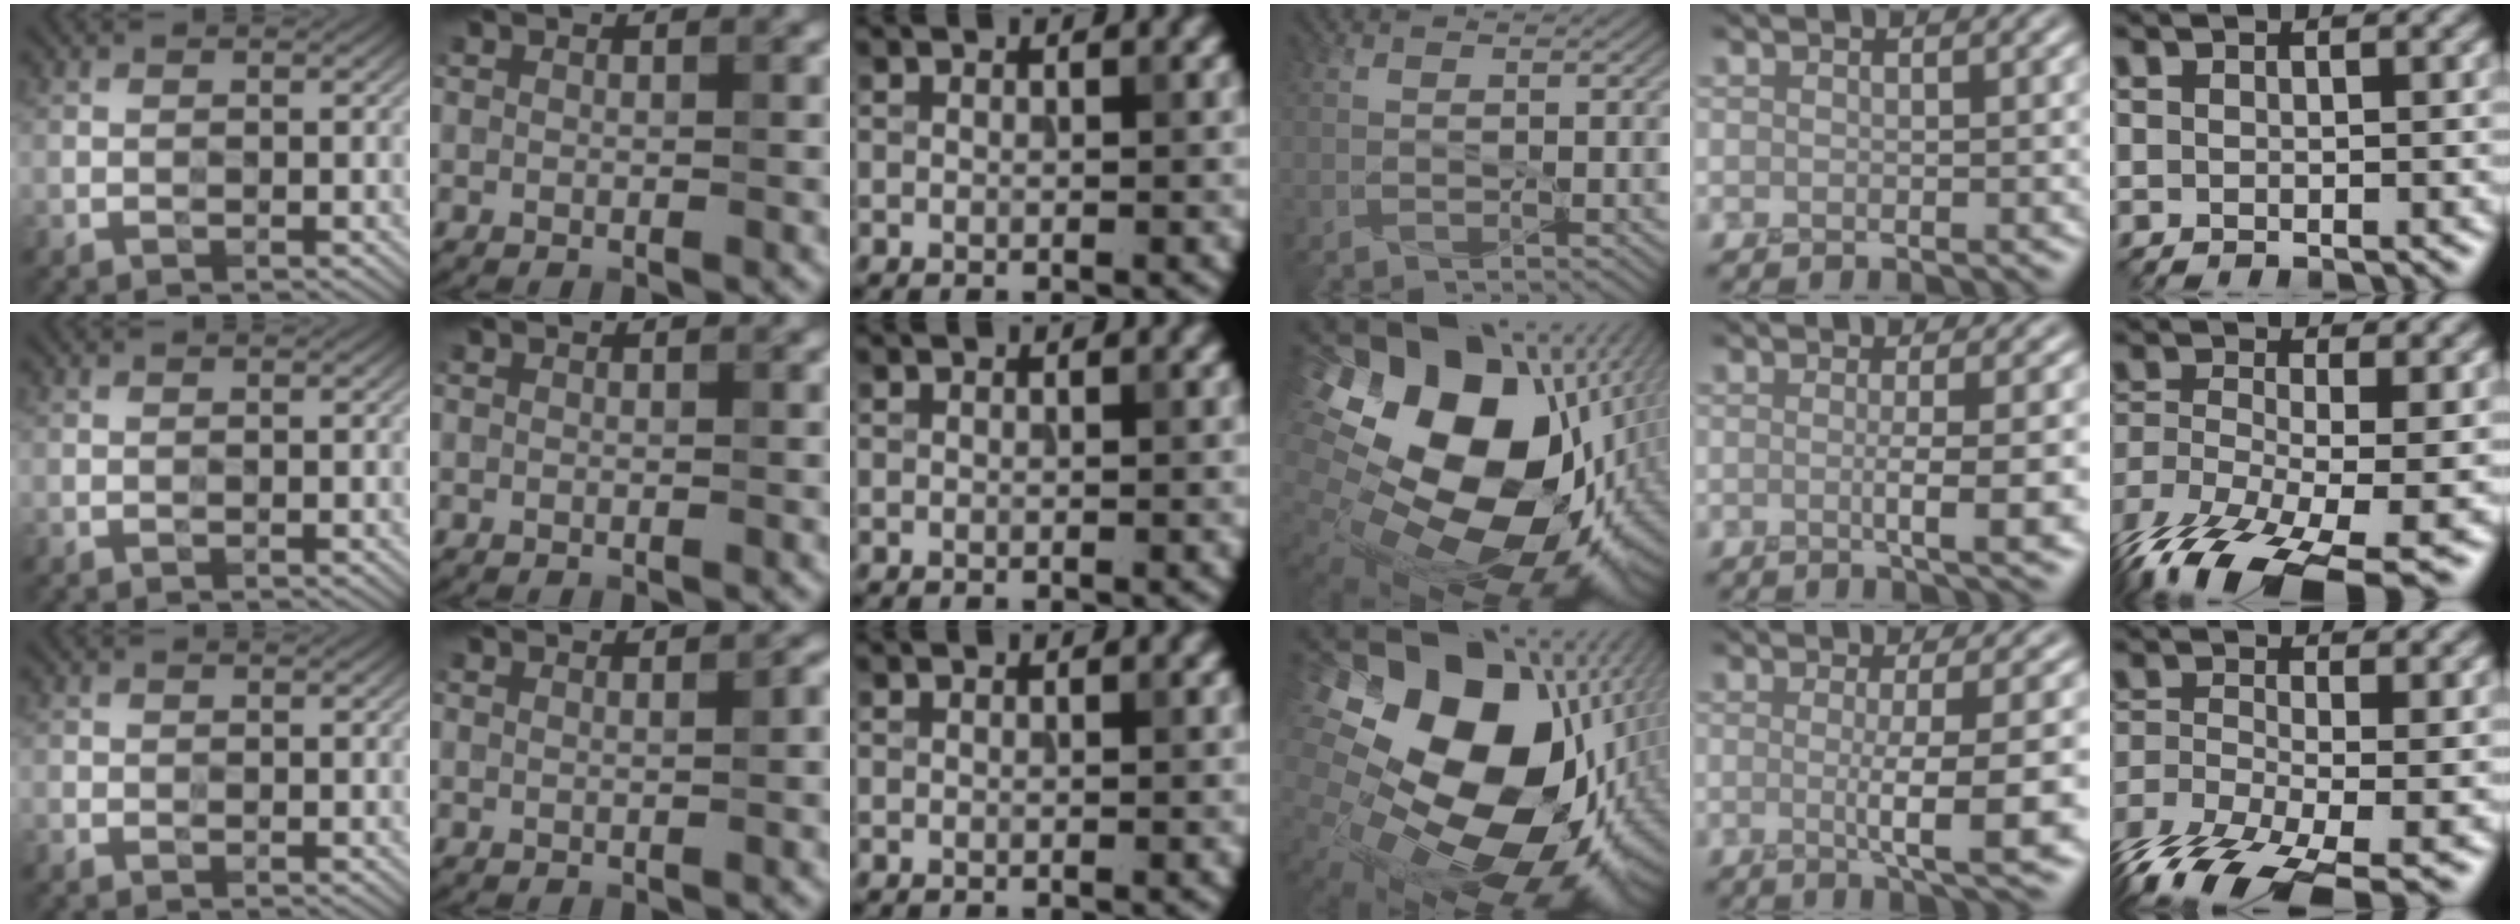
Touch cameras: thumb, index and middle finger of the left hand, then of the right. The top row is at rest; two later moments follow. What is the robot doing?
{"motion": "peel", "object": "tape"}